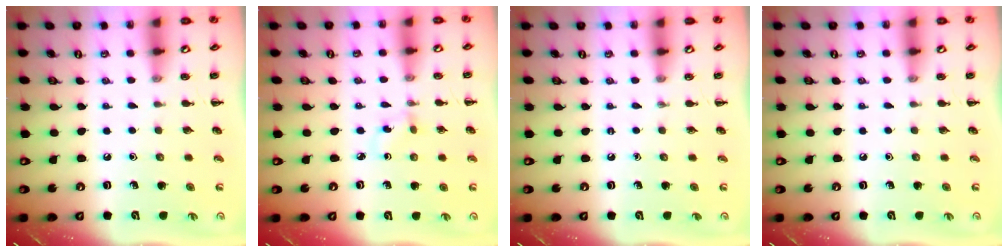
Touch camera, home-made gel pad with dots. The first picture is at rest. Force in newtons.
{"total": 1.7, "press": 1.5, "slide": 0.9}
{"total": 0.0}
{"total": 0.0}